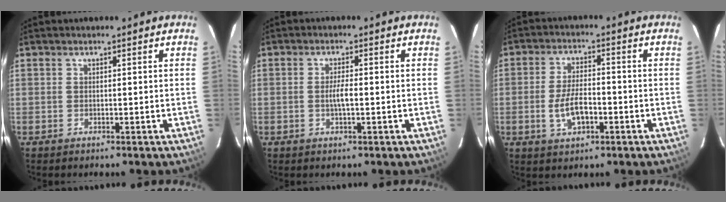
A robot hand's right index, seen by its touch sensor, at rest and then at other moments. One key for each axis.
{"total": 2.6, "fx": -0.5, "fy": 0.4, "fz": 2.6, "tx": -0.048, "ty": 0.000, "tz": -0.010}
{"total": 7.2, "fx": -2.3, "fy": 3.2, "fz": 6.0, "tx": -0.121, "ty": 0.000, "tz": -0.037}